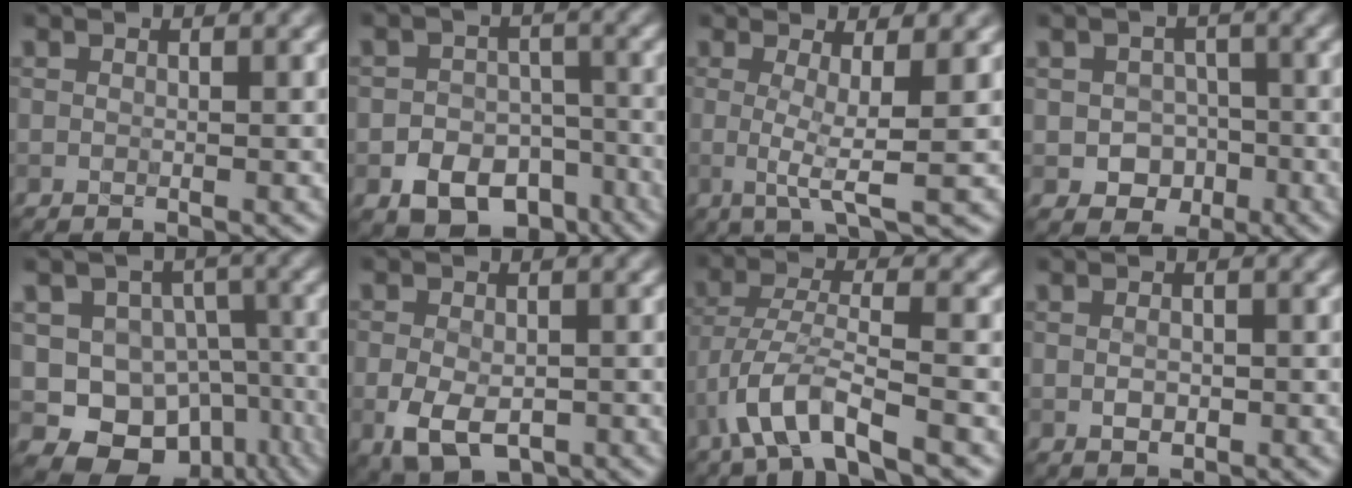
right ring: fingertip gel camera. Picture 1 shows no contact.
{"total": 8.3, "force": [-4.9, 5.8, 3.4], "torque": [-0.040, -0.007, -0.070]}
{"total": 3.6, "force": [0.2, 0.5, 3.6], "torque": [-0.066, -0.007, -0.001]}
{"total": 4.0, "force": [-1.4, 3.5, 1.3], "torque": [0.003, 0.006, -0.033]}
{"total": 9.2, "force": [-3.3, 7.4, 4.2], "torque": [-0.051, -0.008, -0.047]}
{"total": 5.1, "force": [-1.7, 3.1, 3.6], "torque": [-0.073, -0.011, -0.035]}
{"total": 5.5, "force": [-3.2, 1.3, 4.3], "torque": [-0.089, 0.001, -0.067]}
{"total": 1.2, "force": [-0.2, 0.8, 0.8], "torque": [-0.015, 0.001, -0.005]}